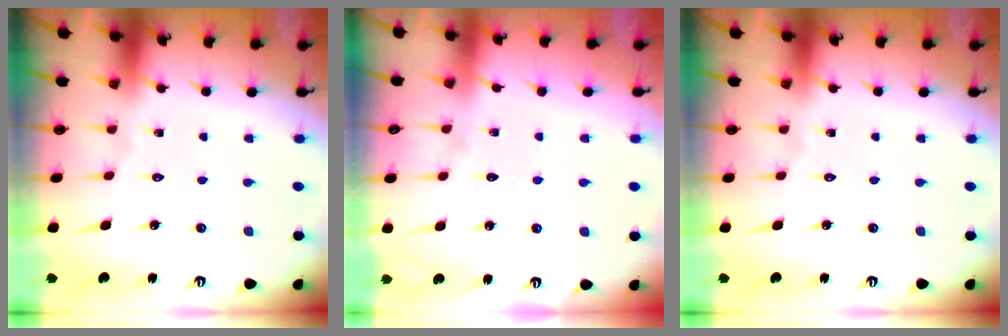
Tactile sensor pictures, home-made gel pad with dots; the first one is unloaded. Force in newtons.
{"total": 2.8, "press": 2.8, "slide": 0.4}
{"total": 0.0}